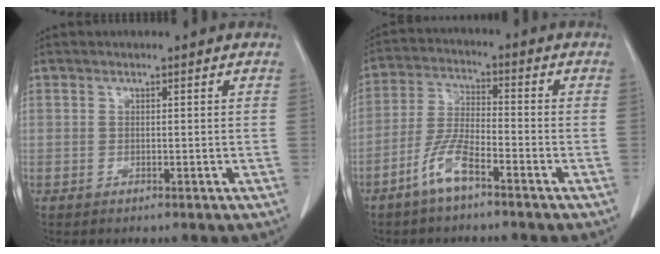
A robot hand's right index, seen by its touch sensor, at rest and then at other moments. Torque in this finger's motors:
{"motor_torque": [0.86, -0.79, 0.23, 0.06]}